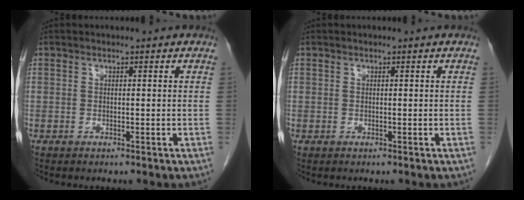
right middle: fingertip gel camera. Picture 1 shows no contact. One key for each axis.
{"total": 0.0}